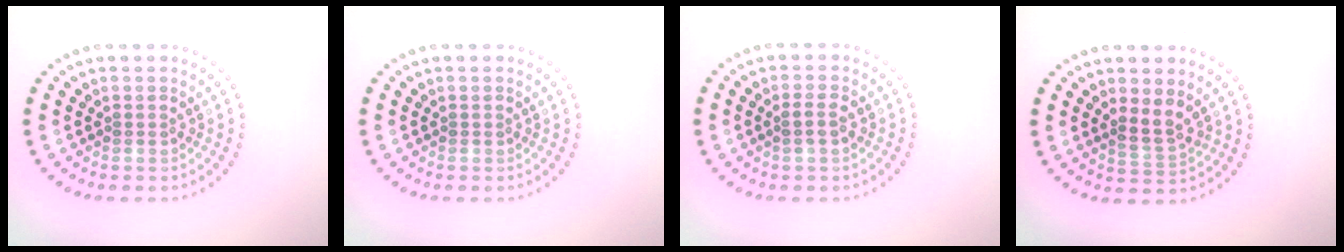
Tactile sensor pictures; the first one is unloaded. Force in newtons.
{"total": 0.0}
{"total": 1.0, "press": 0.9, "slide": 0.3}
{"total": 2.0, "press": 1.8, "slide": 0.9}